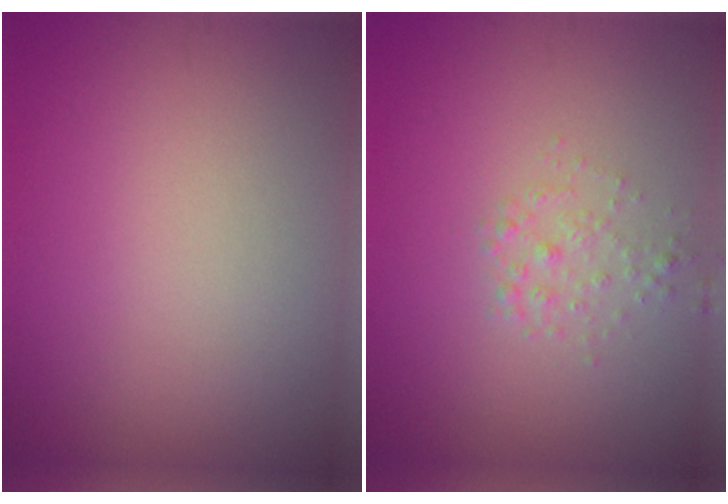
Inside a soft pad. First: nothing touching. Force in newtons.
{"total": 1.4, "press": 1.4, "slide": 0.0}